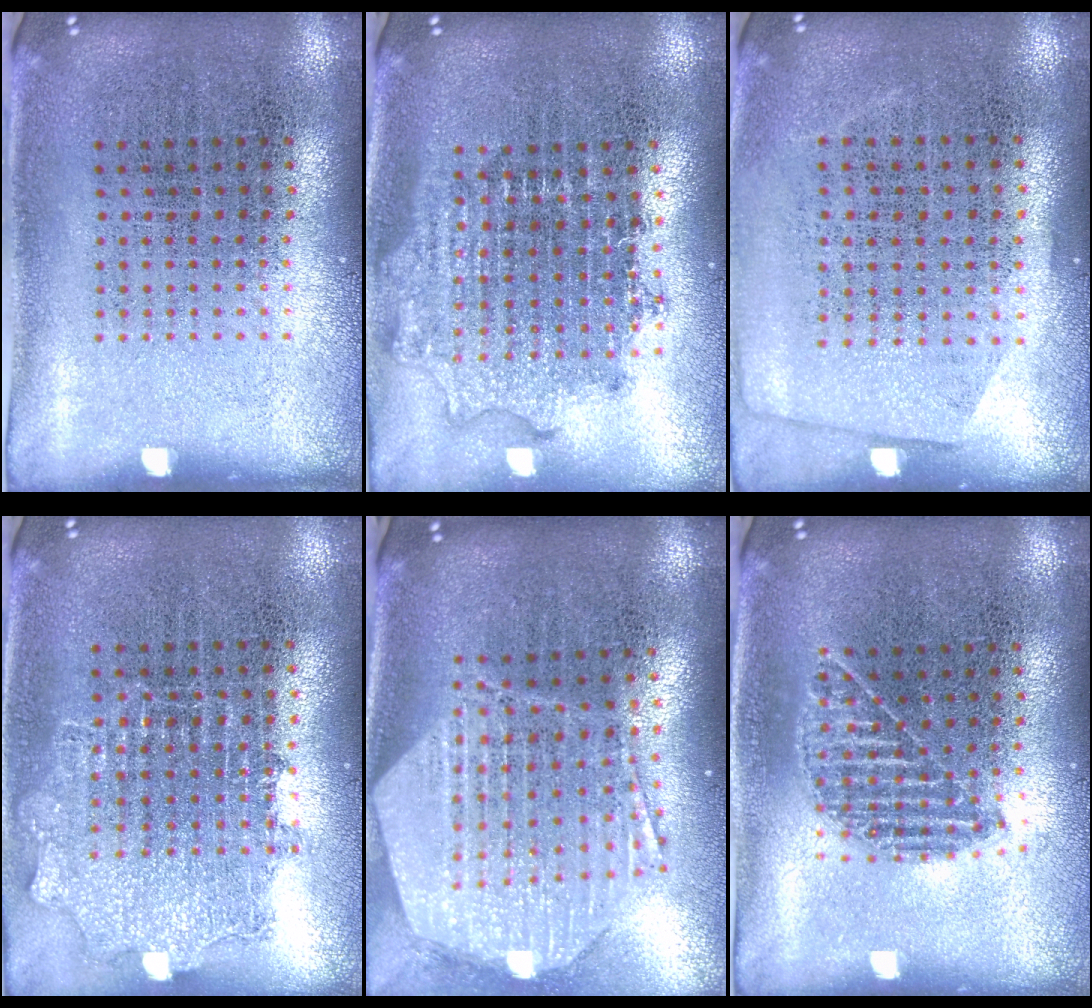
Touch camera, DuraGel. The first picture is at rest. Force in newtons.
{"total": 1.8, "press": 1.5, "slide": 1.0}
{"total": 0.5, "press": 0.0, "slide": 0.5}
{"total": 1.1, "press": 1.1, "slide": 0.3}
{"total": 3.0, "press": 2.4, "slide": 1.9}
{"total": 1.1, "press": 1.0, "slide": 0.5}